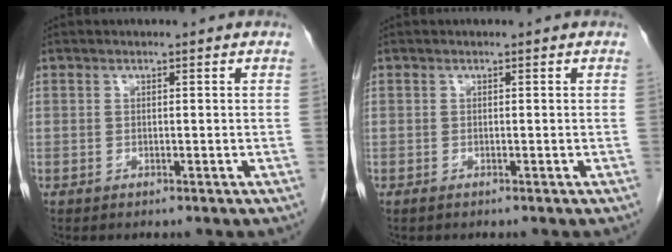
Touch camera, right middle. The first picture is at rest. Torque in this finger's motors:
{"motor_torque": [0.07, 0.14, 0.05, 0.01]}